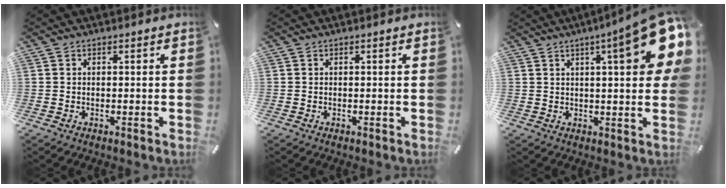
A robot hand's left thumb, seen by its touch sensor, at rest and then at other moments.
{"total": 0.0}
{"total": 18.9, "force": [7.9, 4.5, 16.6], "torque": [-0.222, -0.044, 0.114]}